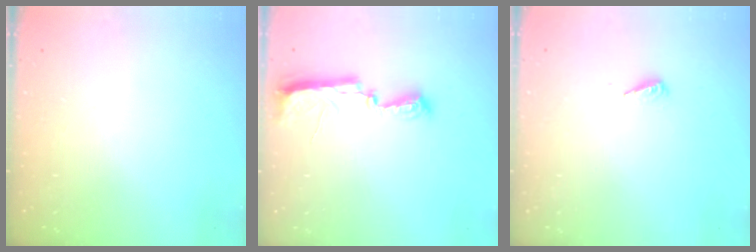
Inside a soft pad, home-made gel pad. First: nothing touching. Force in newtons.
{"total": 7.7, "press": 7.7, "slide": 0.7}
{"total": 2.9, "press": 2.9, "slide": 0.3}